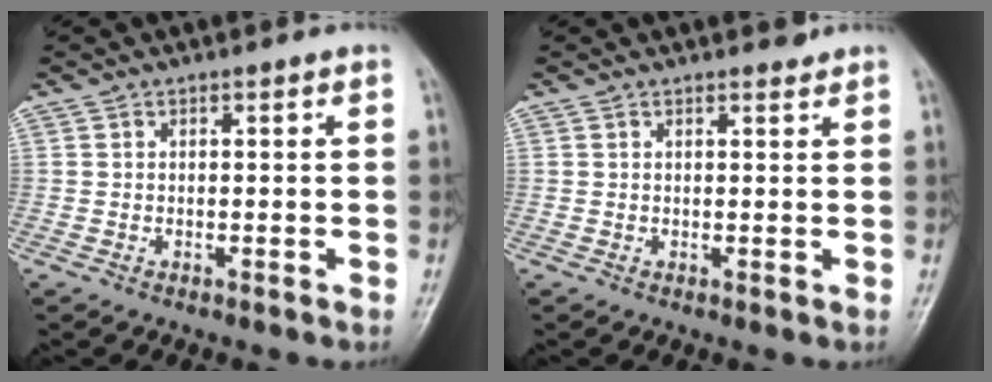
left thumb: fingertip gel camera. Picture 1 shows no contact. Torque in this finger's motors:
{"motor_torque": [-0.07, -0.02, -0.17, 0.00, 0.00]}